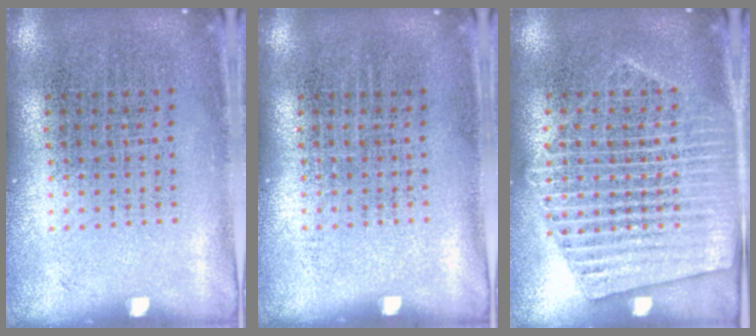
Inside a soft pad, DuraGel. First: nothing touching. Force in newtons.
{"total": 0.0}
{"total": 2.0, "press": 1.8, "slide": 0.9}